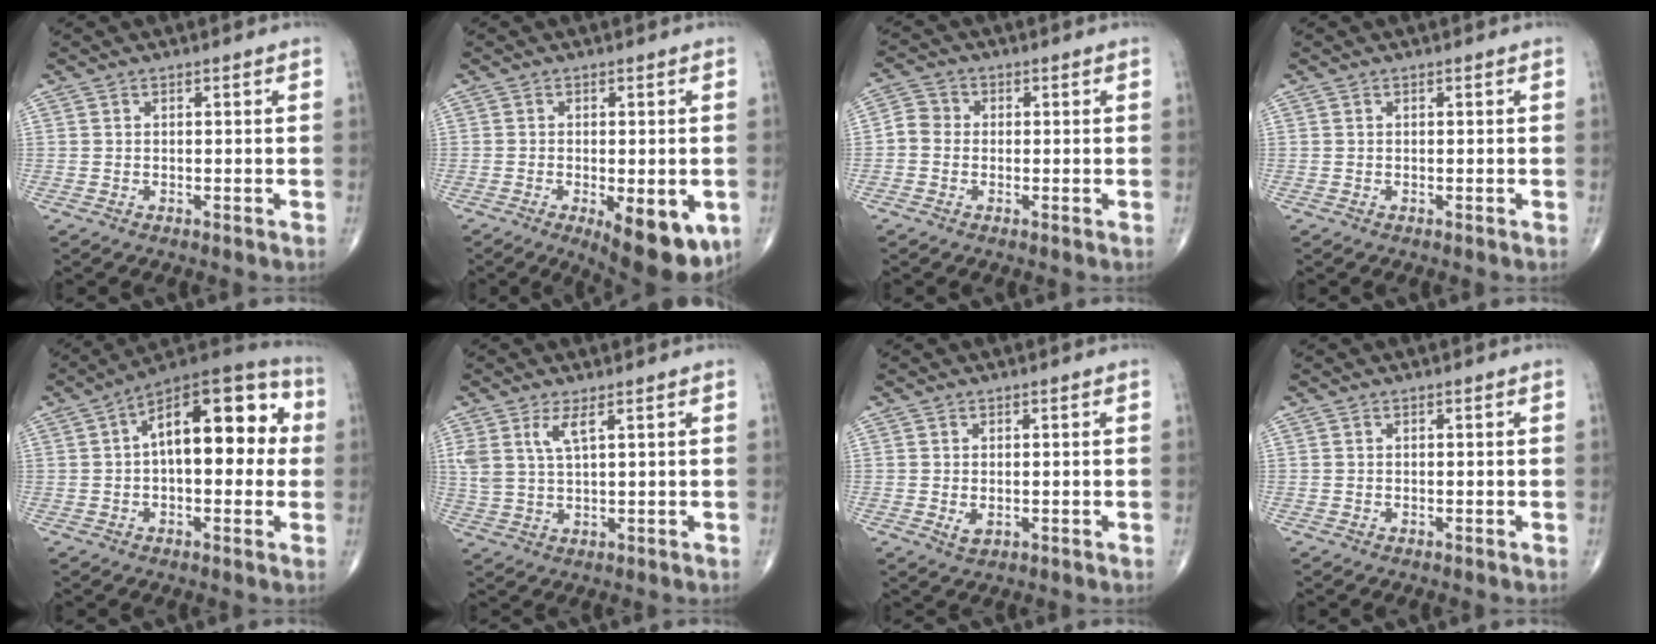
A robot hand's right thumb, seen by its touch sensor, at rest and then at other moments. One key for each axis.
{"total": 12.2, "fx": -4.5, "fy": 4.9, "fz": 10.2, "tx": -0.118, "ty": -0.010, "tz": -0.052}
{"total": 3.5, "fx": -0.6, "fy": 3.2, "fz": 1.4, "tx": -0.015, "ty": 0.010, "tz": -0.022}
{"total": 0.0}
{"total": 18.6, "fx": 2.6, "fy": 8.9, "fz": 16.1, "tx": -0.206, "ty": 0.041, "tz": 0.027}
{"total": 4.6, "fx": 2.3, "fy": 1.2, "fz": 3.8, "tx": -0.089, "ty": -0.011, "tz": 0.056}
{"total": 1.8, "fx": -0.1, "fy": 1.2, "fz": 1.4, "tx": -0.020, "ty": -0.003, "tz": 0.004}
{"total": 0.0}